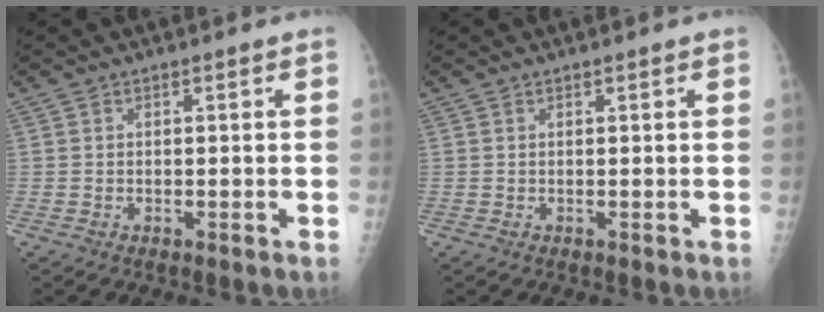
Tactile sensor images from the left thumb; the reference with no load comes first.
{"total": 0.0}